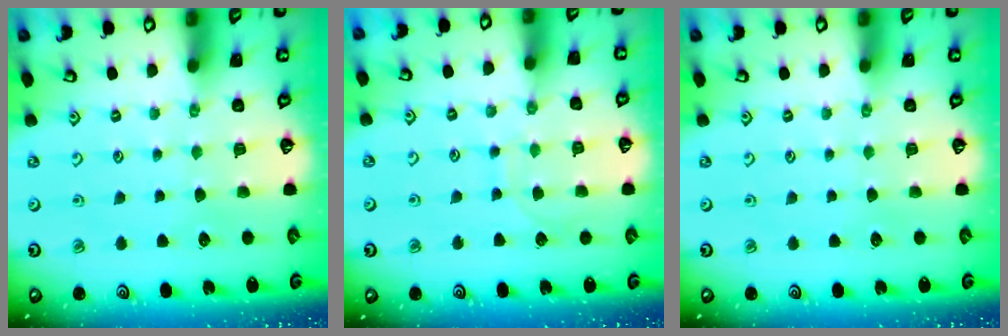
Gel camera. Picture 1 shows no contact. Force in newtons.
{"total": 6.4, "press": 6.4, "slide": 0.2}
{"total": 0.0}